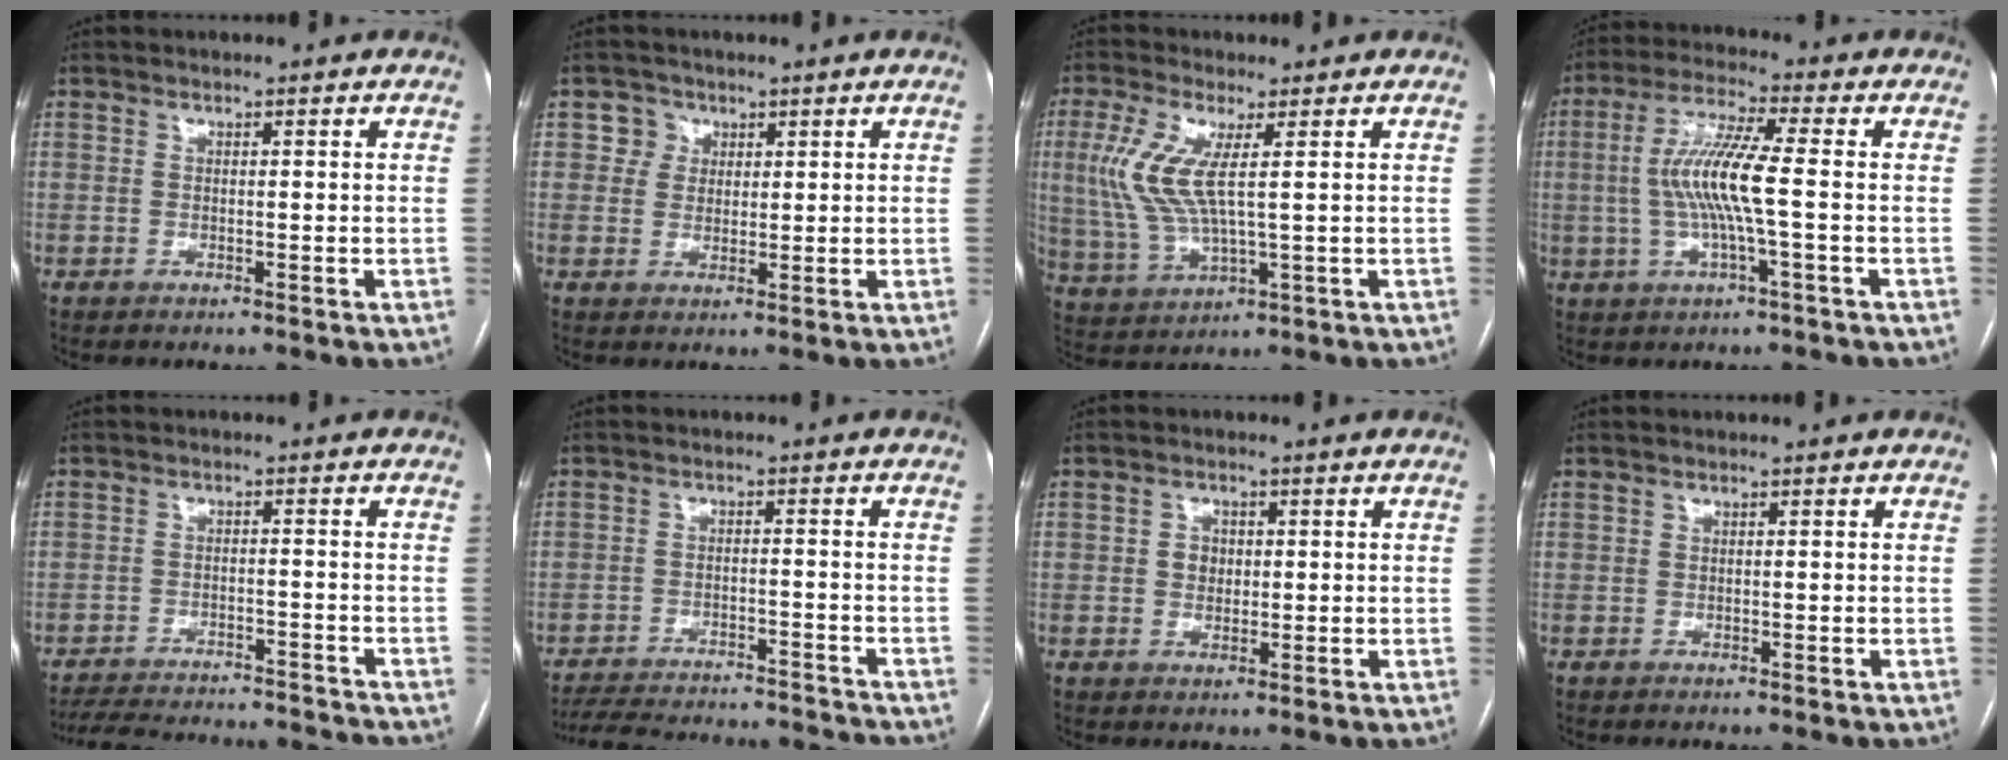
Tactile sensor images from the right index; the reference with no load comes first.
{"total": 3.3, "force": [1.2, 3.0, 0.0], "torque": [0.008, 0.006, 0.018]}
{"total": 9.1, "force": [1.9, 2.1, 8.6], "torque": [-0.214, -0.002, 0.040]}
{"total": 9.5, "force": [-0.5, 0.4, 9.5], "torque": [-0.192, 0.010, -0.016]}
{"total": 16.2, "force": [-15.2, 3.3, 4.4], "torque": [-0.097, -0.001, -0.207]}
{"total": 18.1, "force": [-17.0, 3.4, 5.2], "torque": [-0.117, -0.006, -0.232]}
{"total": 2.5, "force": [0.2, 2.1, 1.3], "torque": [-0.018, 0.007, 0.004]}
{"total": 0.0}